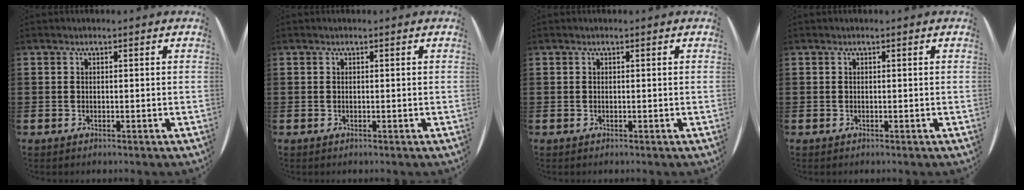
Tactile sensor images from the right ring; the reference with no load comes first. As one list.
[{"total": 0.0}, {"total": 0.0}, {"total": 0.0}]